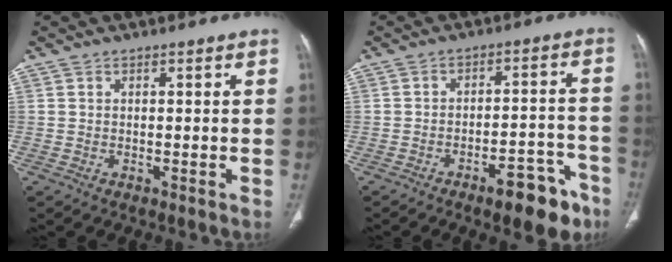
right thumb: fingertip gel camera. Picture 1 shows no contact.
{"total": 11.0, "force": [-7.0, 4.0, 7.6], "torque": [-0.076, 0.052, -0.093]}